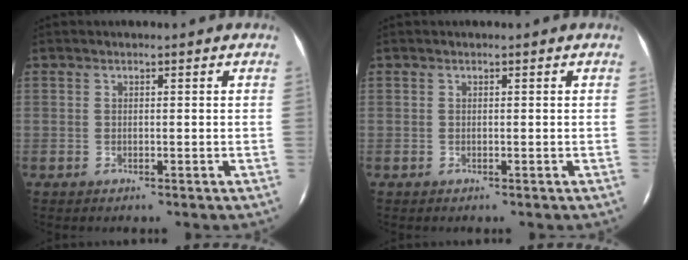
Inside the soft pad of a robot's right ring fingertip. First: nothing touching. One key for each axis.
{"total": 0.0}